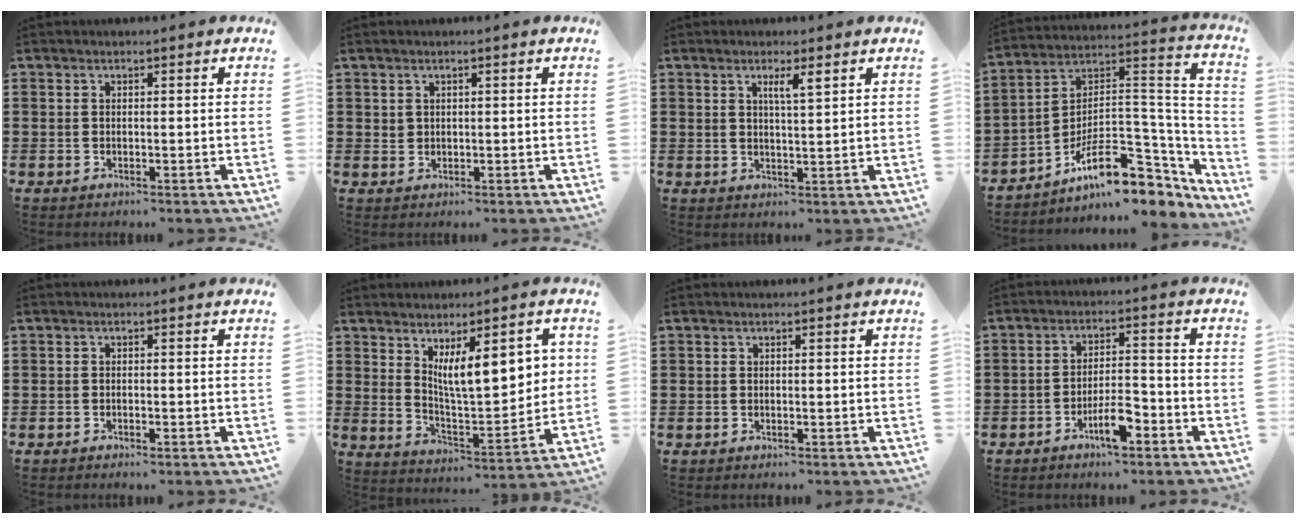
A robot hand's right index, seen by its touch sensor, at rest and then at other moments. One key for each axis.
{"total": 1.2, "fx": 0.7, "fy": 0.9, "fz": 0.2, "tx": -0.006, "ty": 0.004, "tz": 0.015}
{"total": 2.7, "fx": 1.4, "fy": 0.4, "fz": 2.3, "tx": -0.040, "ty": -0.001, "tz": 0.021}
{"total": 11.9, "fx": -6.7, "fy": 5.8, "fz": 8.0, "tx": -0.123, "ty": 0.006, "tz": -0.120}
{"total": 0.7, "fx": -0.6, "fy": 0.1, "fz": 0.3, "tx": -0.008, "ty": -0.002, "tz": -0.011}
{"total": 11.1, "fx": 4.2, "fy": 3.9, "fz": 9.6, "tx": -0.155, "ty": -0.006, "tz": 0.068}
{"total": 0.0}
{"total": 6.1, "fx": -3.5, "fy": 1.8, "fz": 4.6, "tx": -0.087, "ty": 0.006, "tz": -0.064}